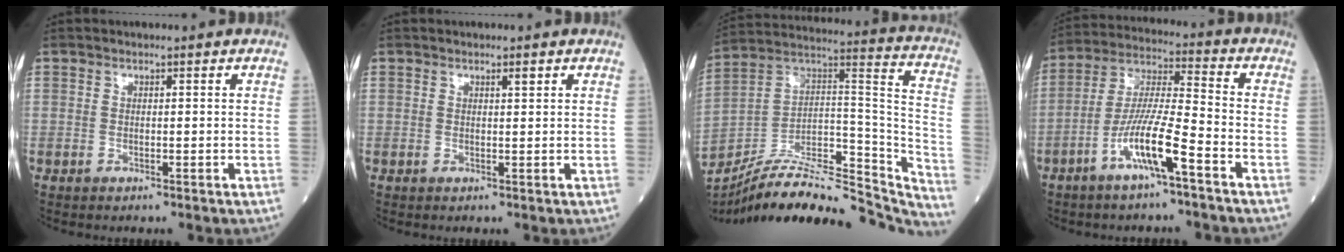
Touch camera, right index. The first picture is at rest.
{"total": 0.8, "force": [0.5, 0.1, 0.6], "torque": [-0.009, -0.002, 0.007]}
{"total": 31.2, "force": [-28.1, 6.7, 11.8], "torque": [-0.141, 0.023, -0.413]}
{"total": 9.7, "force": [-4.8, 0.4, 8.4], "torque": [-0.168, 0.000, -0.095]}